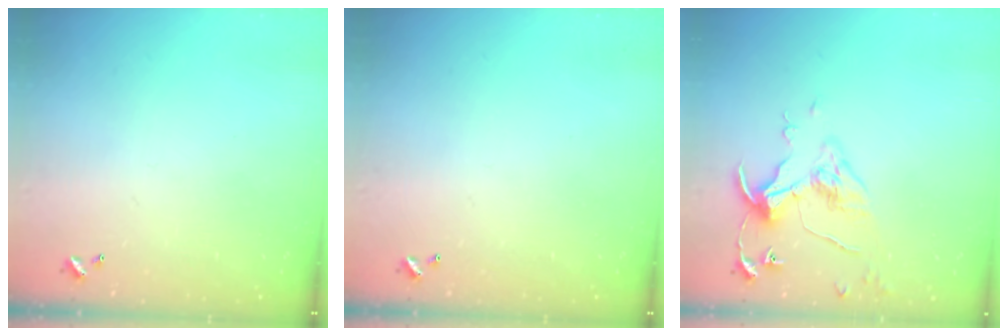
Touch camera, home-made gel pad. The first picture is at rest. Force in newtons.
{"total": 0.0}
{"total": 6.2, "press": 6.1, "slide": 0.8}